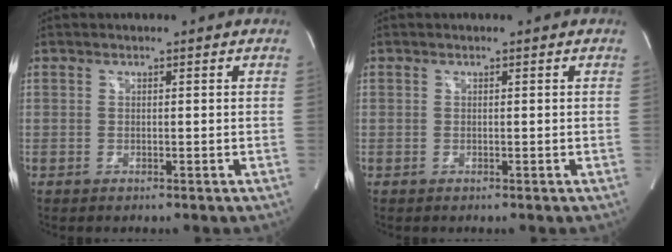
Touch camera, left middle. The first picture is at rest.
{"total": 0.0}